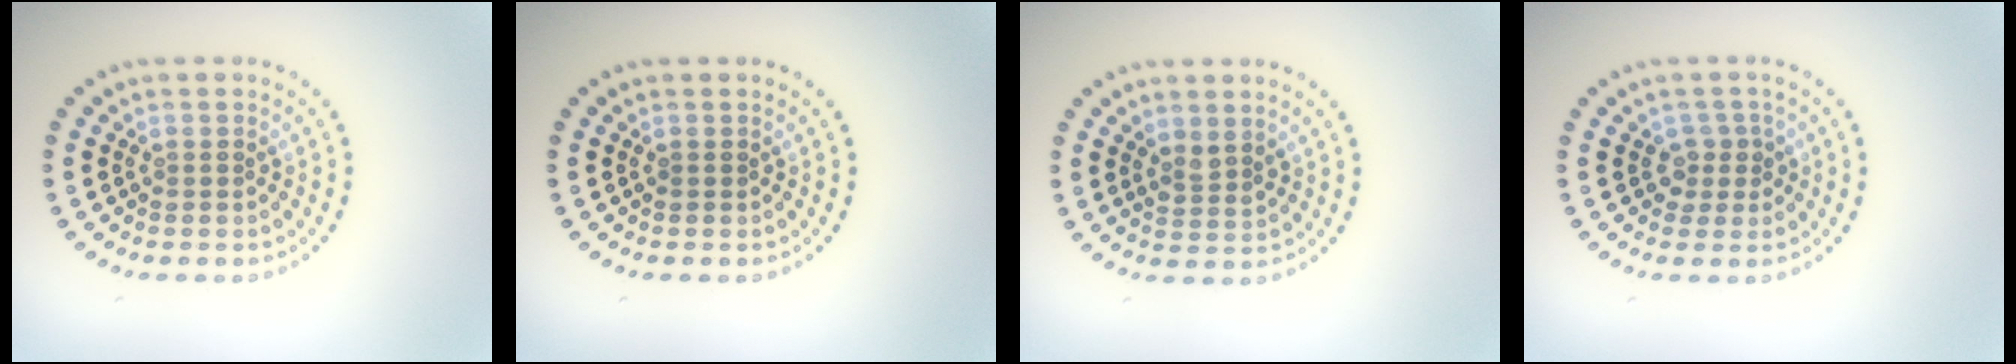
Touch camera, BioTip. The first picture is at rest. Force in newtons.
{"total": 0.0}
{"total": 1.4, "press": 1.1, "slide": 0.8}
{"total": 1.7, "press": 1.4, "slide": 1.1}